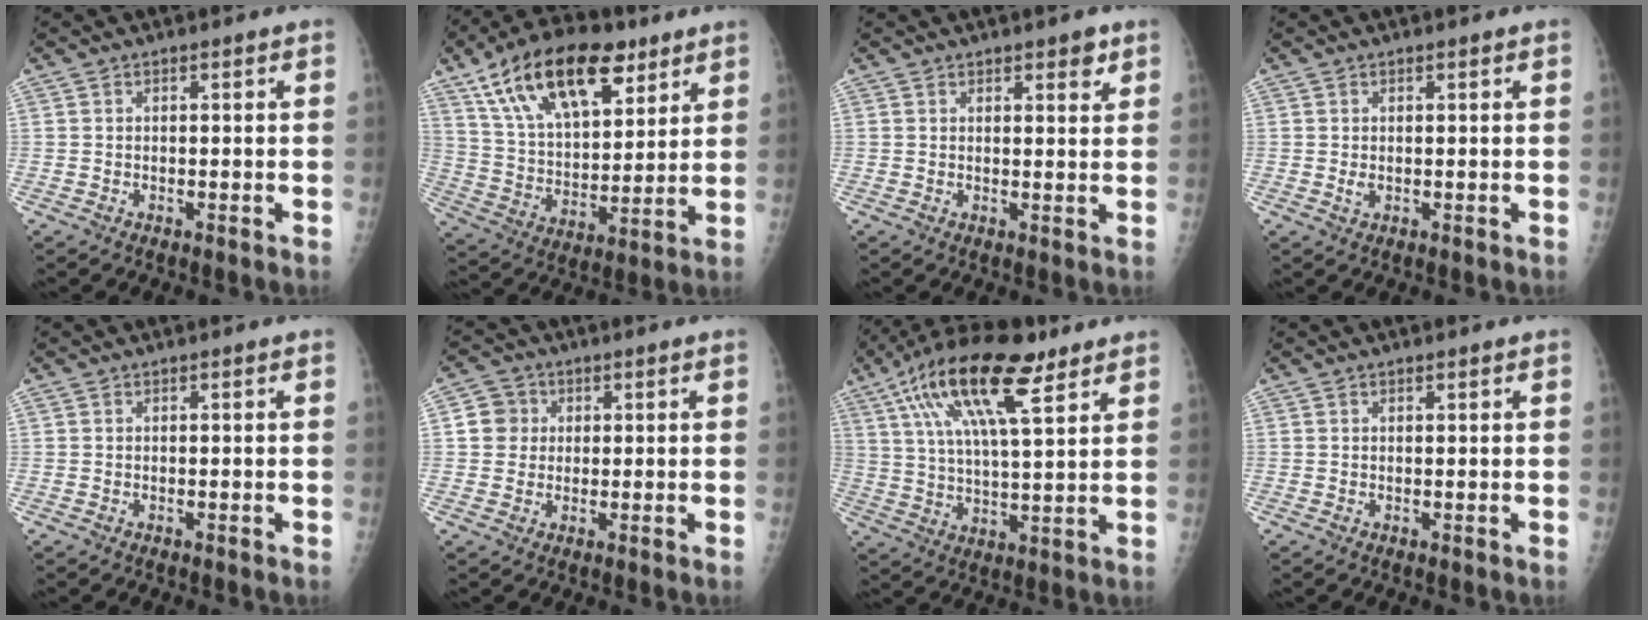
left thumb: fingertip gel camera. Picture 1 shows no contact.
{"total": 23.0, "force": [12.8, 11.3, 15.4], "torque": [-0.242, -0.025, 0.226]}
{"total": 3.0, "force": [2.0, 1.3, 1.8], "torque": [-0.007, -0.010, 0.025]}
{"total": 1.3, "force": [0.3, 0.8, 1.0], "torque": [-0.015, -0.004, 0.009]}
{"total": 0.0}
{"total": 4.7, "force": [0.9, 4.4, 1.2], "torque": [0.003, 0.003, 0.012]}
{"total": 19.8, "force": [10.3, 6.7, 15.5], "torque": [-0.276, -0.008, 0.178]}
{"total": 0.6, "force": [0.4, 0.3, 0.3], "torque": [-0.004, -0.002, 0.005]}